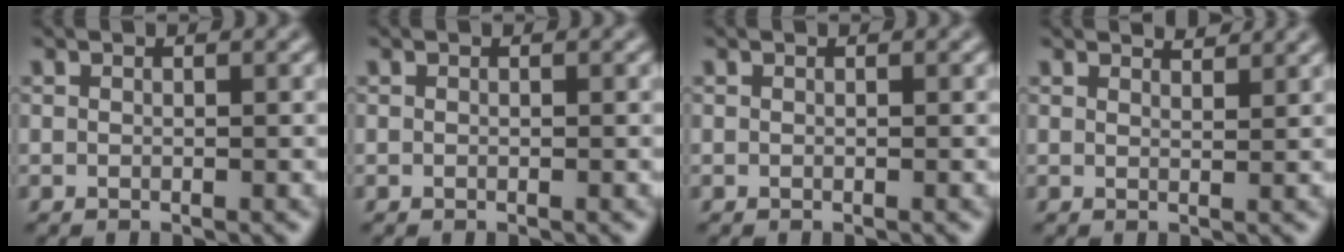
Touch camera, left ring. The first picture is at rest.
{"total": 0.0}
{"total": 0.0}
{"total": 2.0, "force": [1.9, 0.1, 0.4], "torque": [-0.009, 0.000, 0.025]}